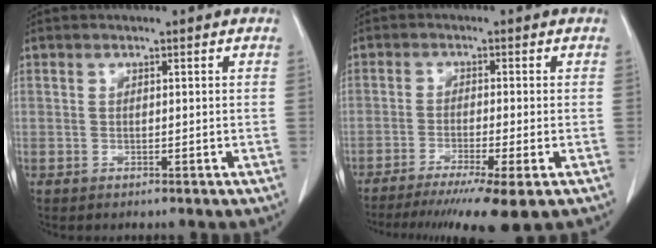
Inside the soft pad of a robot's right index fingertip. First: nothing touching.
{"total": 10.8, "force": [-7.9, -0.2, 7.4], "torque": [-0.109, -0.025, -0.120]}